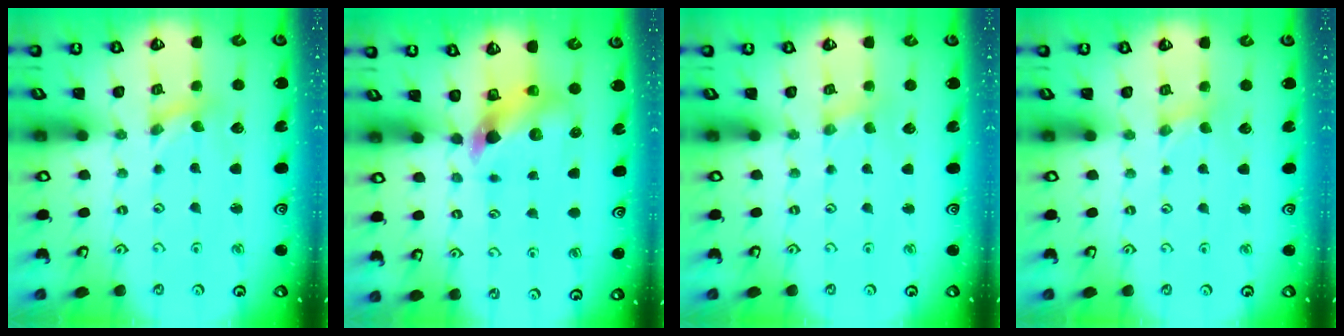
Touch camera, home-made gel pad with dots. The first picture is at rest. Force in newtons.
{"total": 8.2, "press": 8.1, "slide": 0.8}
{"total": 0.0}
{"total": 0.6, "press": 0.6, "slide": 0.2}